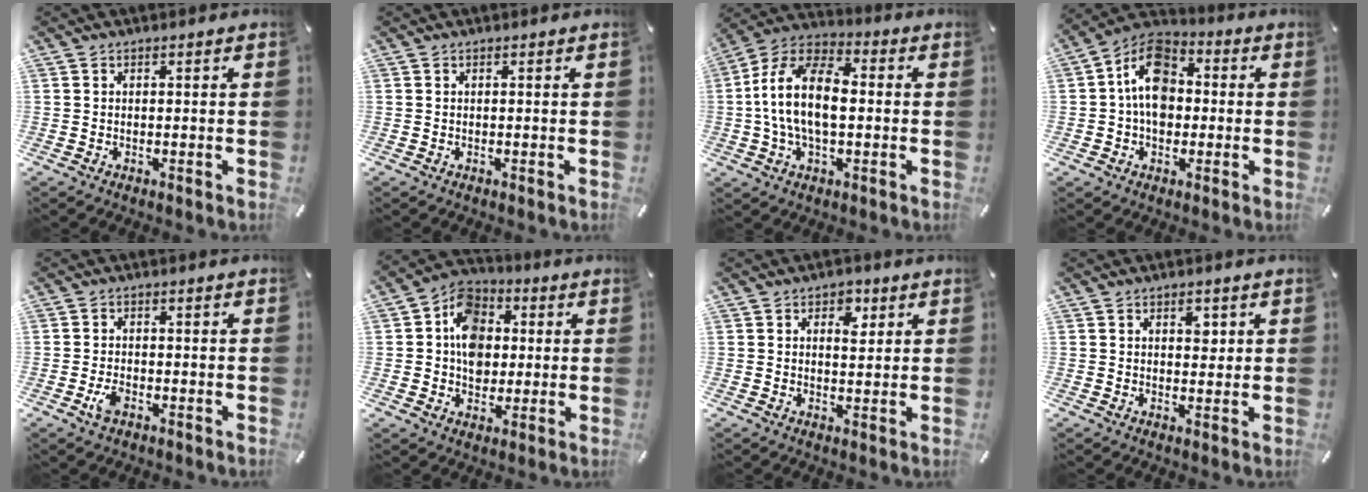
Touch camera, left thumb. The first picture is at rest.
{"total": 0.0}
{"total": 13.8, "force": [-0.7, 8.3, 11.1], "torque": [-0.239, 0.014, -0.015]}
{"total": 11.4, "force": [0.1, 8.5, 7.5], "torque": [-0.137, 0.009, -0.003]}
{"total": 3.2, "force": [-1.5, 1.8, 2.1], "torque": [-0.057, -0.002, -0.031]}
{"total": 11.6, "force": [0.5, 9.8, 6.2], "torque": [-0.096, 0.013, 0.009]}
{"total": 4.7, "force": [2.0, 3.1, 3.0], "torque": [-0.018, -0.012, 0.023]}
{"total": 3.2, "force": [1.3, 2.1, 2.0], "torque": [-0.012, -0.007, 0.016]}